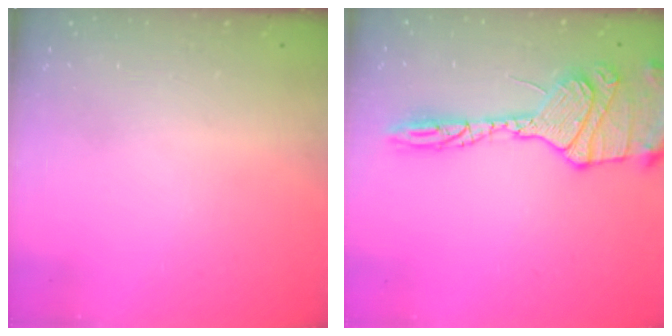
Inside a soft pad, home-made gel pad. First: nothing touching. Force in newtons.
{"total": 17.9, "press": 17.7, "slide": 2.5}